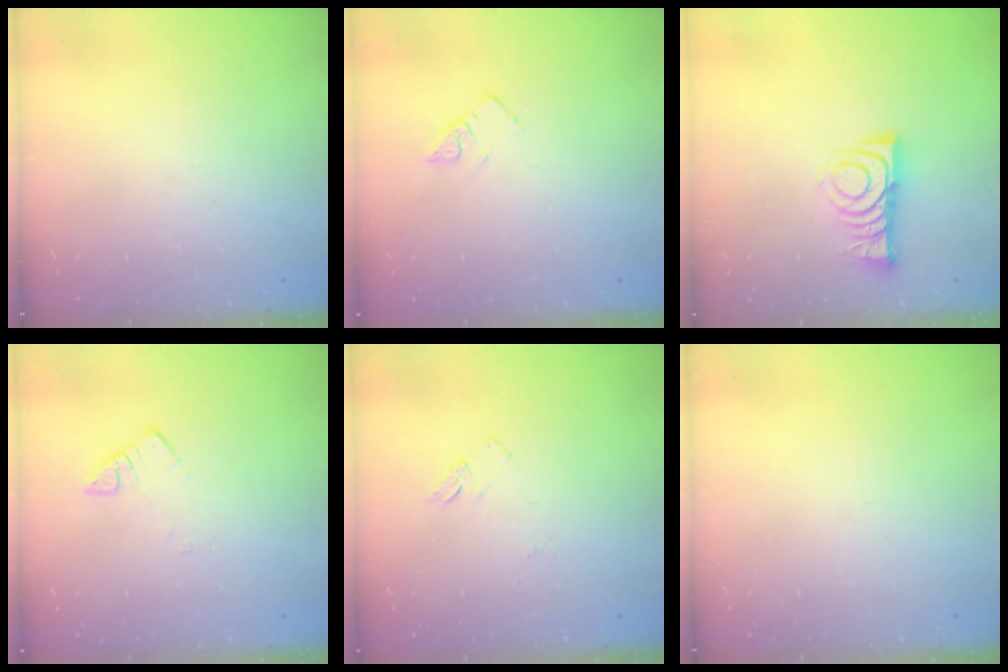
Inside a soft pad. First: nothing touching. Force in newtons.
{"total": 3.2, "press": 3.1, "slide": 0.5}
{"total": 8.2, "press": 8.2, "slide": 0.9}
{"total": 3.1, "press": 3.1, "slide": 0.5}
{"total": 6.2, "press": 6.2, "slide": 0.5}
{"total": 0.0}